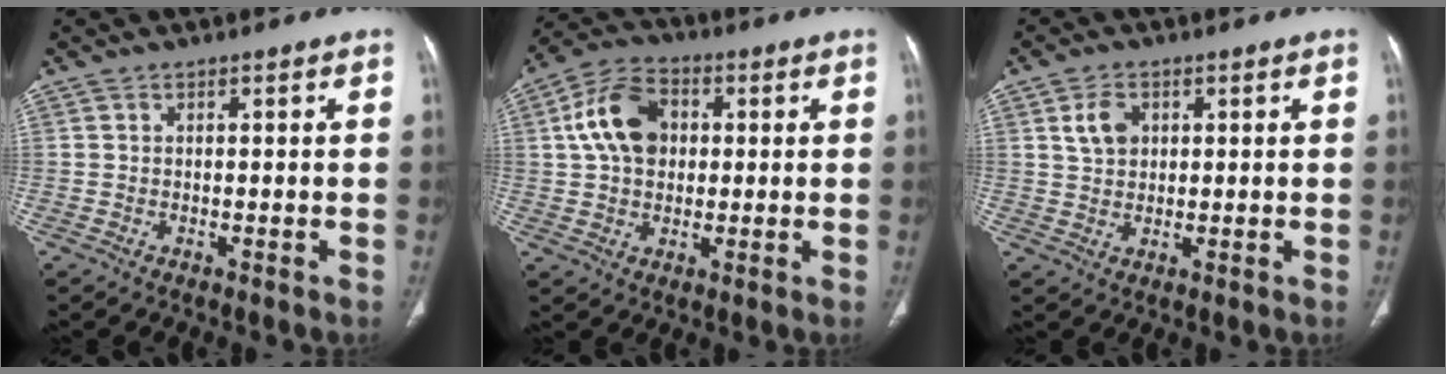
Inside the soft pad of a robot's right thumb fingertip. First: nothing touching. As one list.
[{"total": 11.3, "force": [2.0, 8.1, 7.5], "torque": [-0.121, 0.015, 0.029]}, {"total": 4.6, "force": [1.7, 3.3, 2.7], "torque": [-0.038, -0.003, 0.035]}]